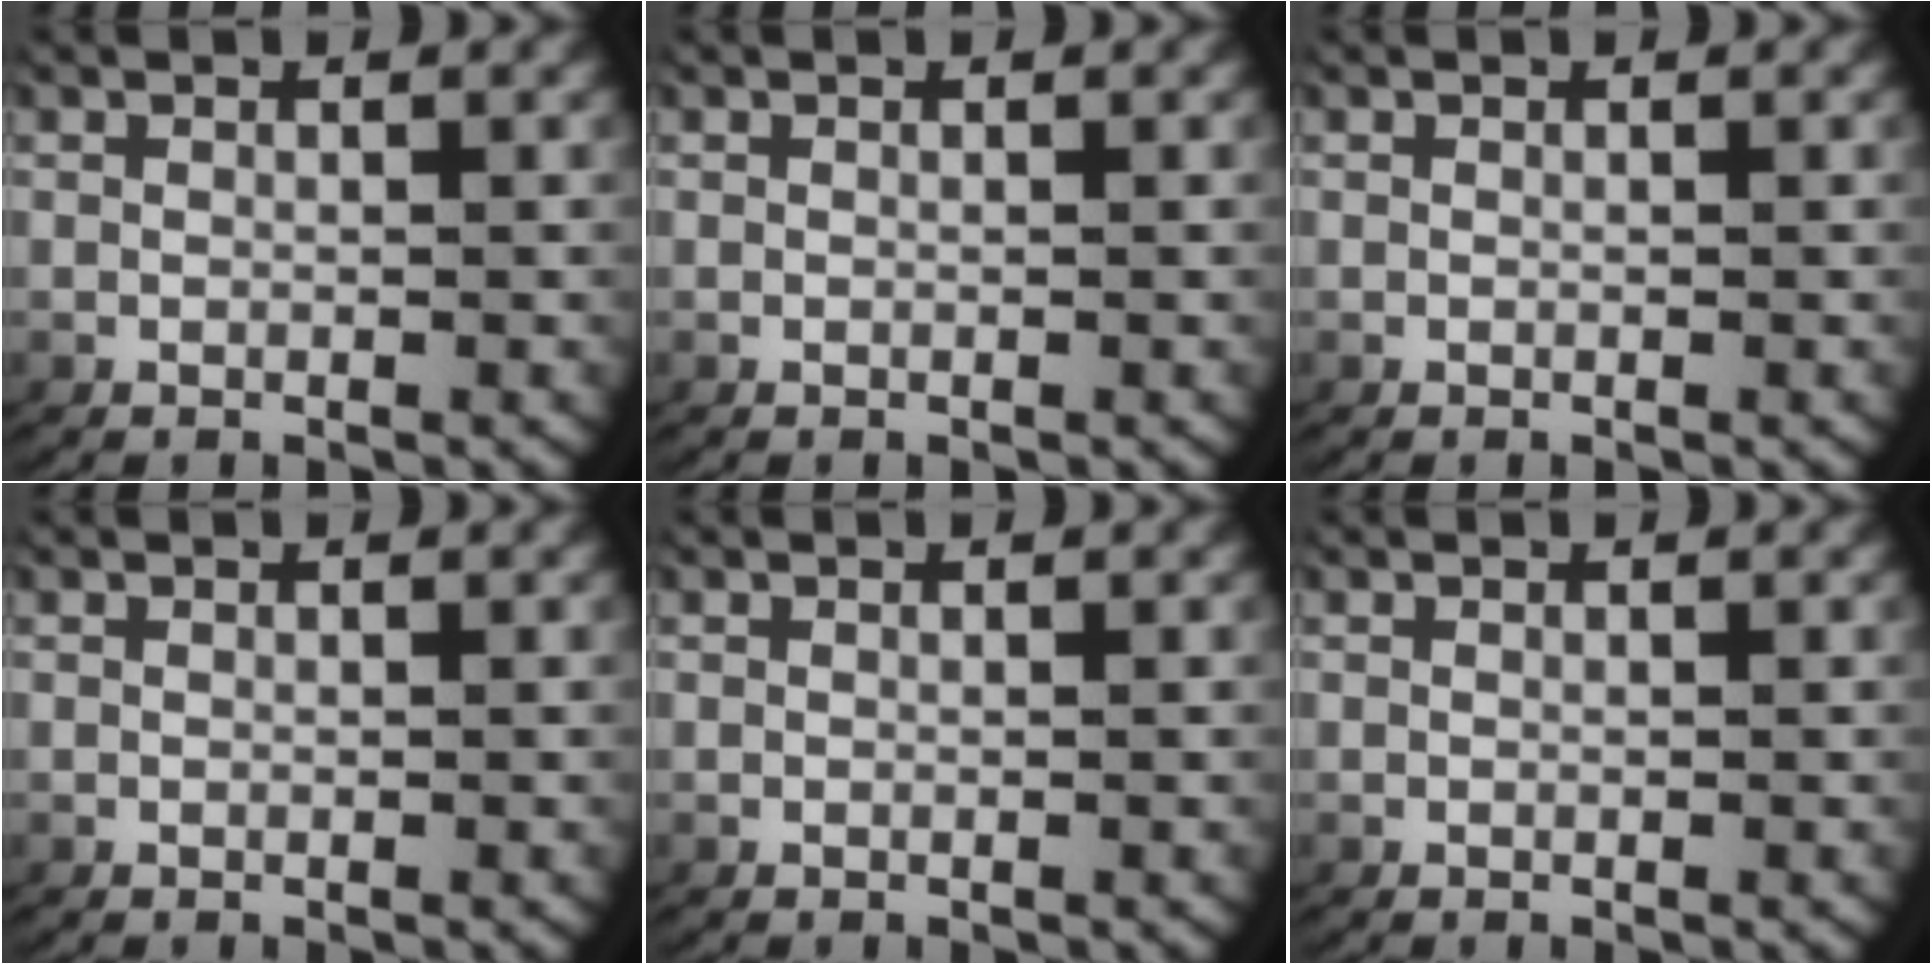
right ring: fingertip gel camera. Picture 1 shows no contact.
{"total": 0.0}
{"total": 0.0}
{"total": 0.0}
{"total": 0.0}
{"total": 0.0}